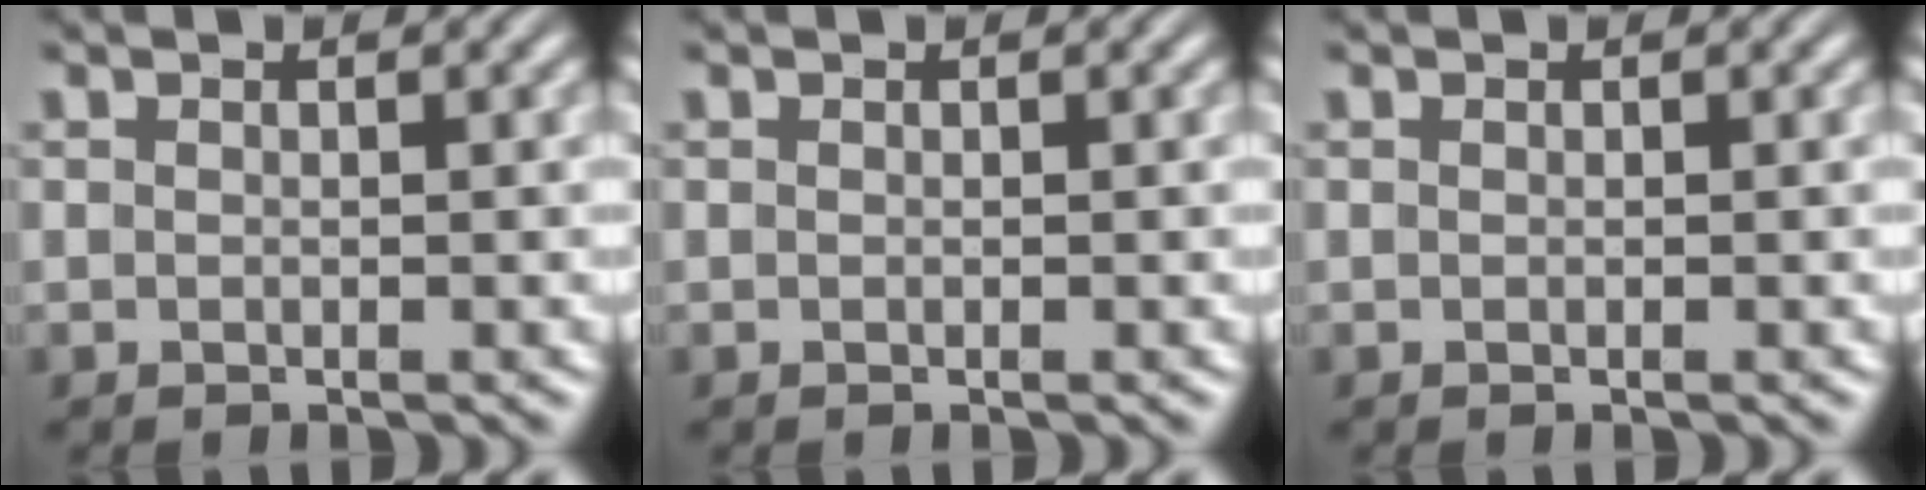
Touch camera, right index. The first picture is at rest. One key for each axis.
{"total": 0.0}
{"total": 0.0}